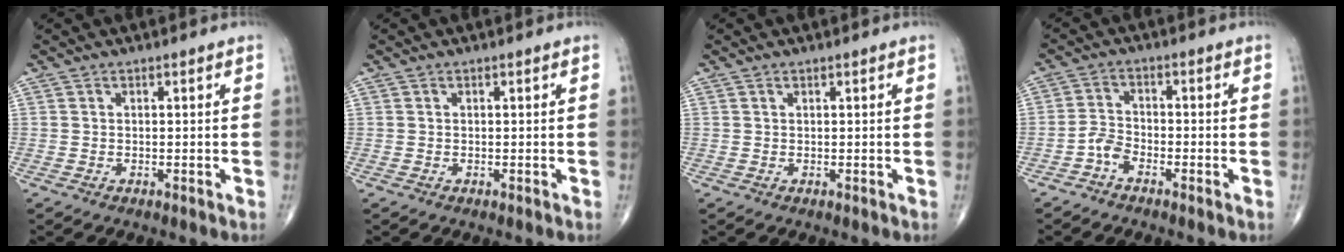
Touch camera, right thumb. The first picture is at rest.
{"total": 0.0}
{"total": 0.0}
{"total": 3.0, "force": [-2.2, 1.4, 1.6], "torque": [-0.021, 0.012, -0.050]}